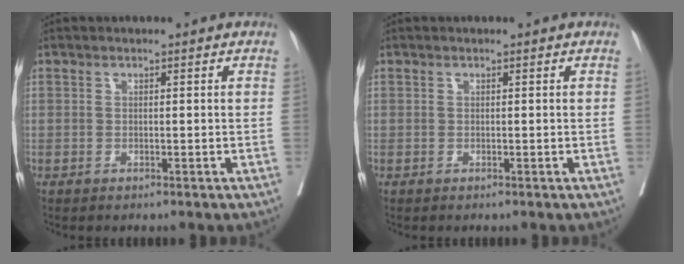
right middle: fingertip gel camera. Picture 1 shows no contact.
{"total": 0.0}